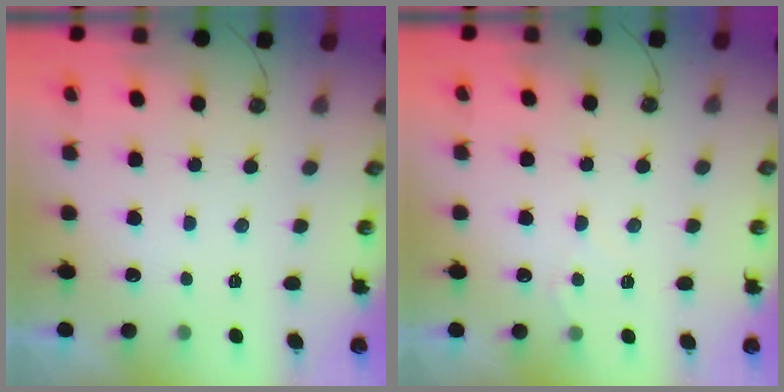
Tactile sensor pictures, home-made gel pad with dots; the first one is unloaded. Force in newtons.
{"total": 4.9, "press": 4.8, "slide": 0.6}